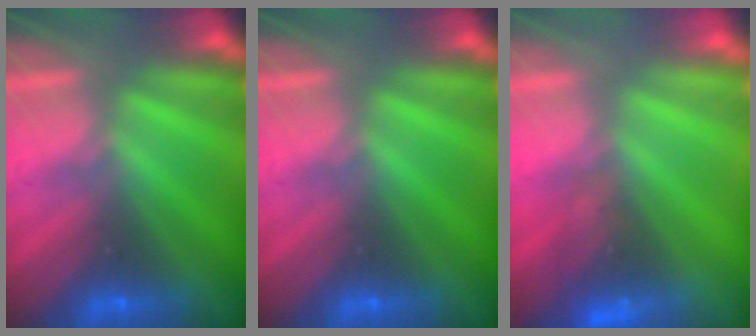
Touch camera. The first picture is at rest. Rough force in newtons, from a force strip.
{"total": 0.0}
{"total": 2.6}